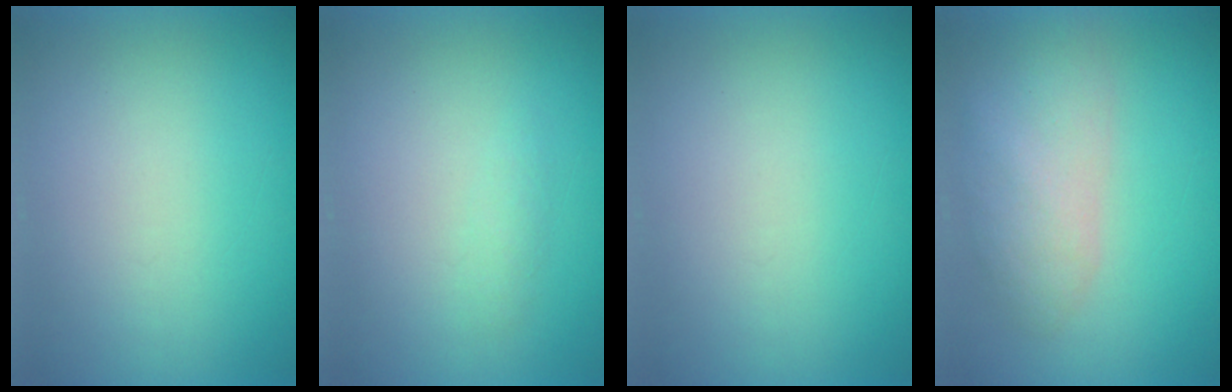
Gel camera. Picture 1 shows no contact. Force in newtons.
{"total": 1.1}
{"total": 0.0}
{"total": 5.4}